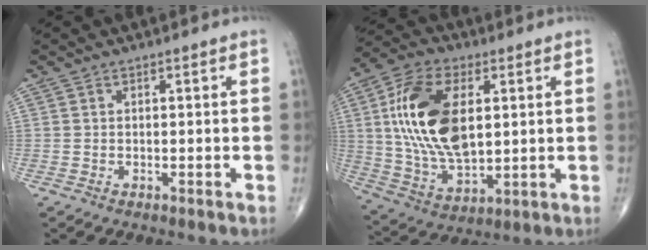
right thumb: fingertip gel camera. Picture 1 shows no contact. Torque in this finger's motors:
{"motor_torque": [0.99, 3.54, 1.94, 0.30, 0.23]}